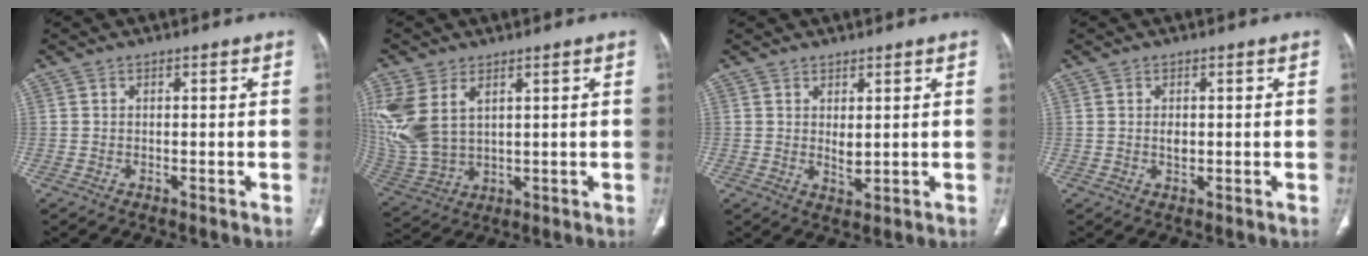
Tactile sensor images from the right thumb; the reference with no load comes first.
{"total": 14.2, "force": [5.0, 8.8, 9.9], "torque": [-0.245, -0.011, 0.121]}
{"total": 2.5, "force": [0.9, 1.2, 2.1], "torque": [-0.033, -0.014, 0.022]}
{"total": 1.6, "force": [0.2, 1.0, 1.3], "torque": [-0.020, -0.002, 0.005]}